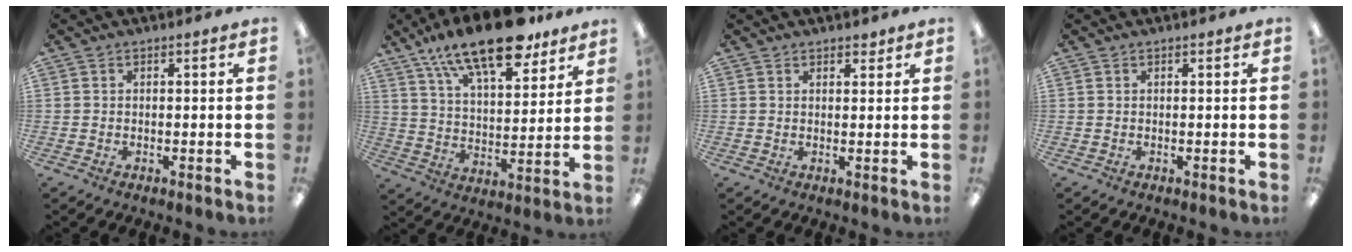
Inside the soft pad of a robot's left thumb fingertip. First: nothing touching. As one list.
[{"total": 19.1, "force": [14.1, 6.8, 10.9], "torque": [-0.180, -0.076, 0.240]}, {"total": 1.8, "force": [1.5, 0.8, 0.4], "torque": [0.001, -0.004, 0.027]}, {"total": 0.0}]